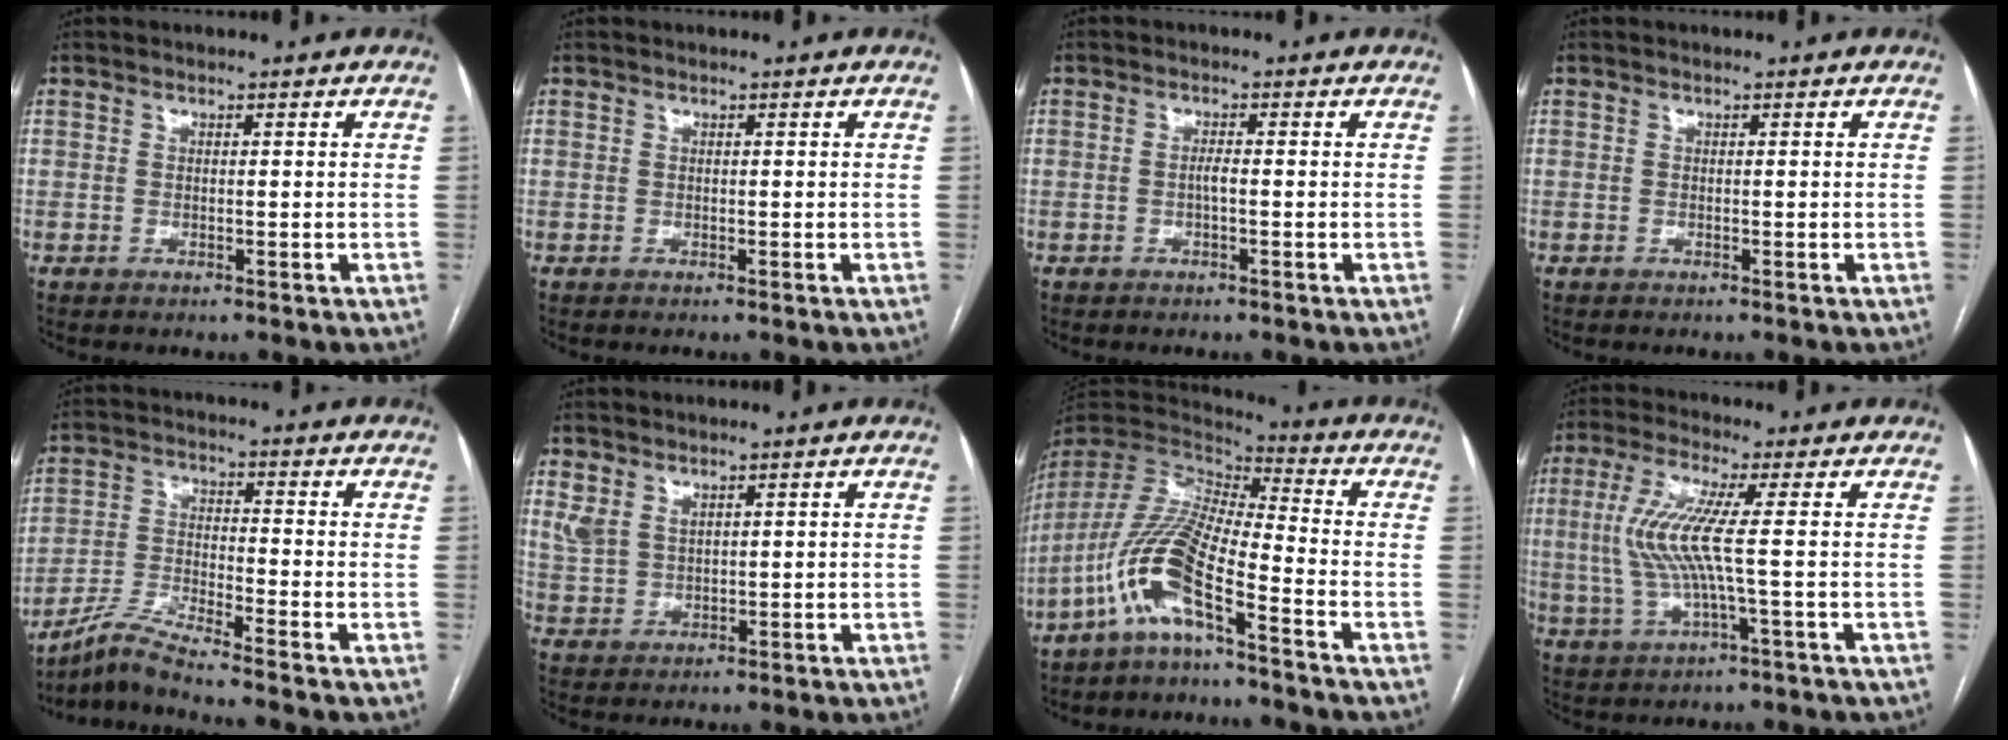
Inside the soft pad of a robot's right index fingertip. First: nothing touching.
{"total": 0.0}
{"total": 1.3, "force": [-0.3, 0.1, 1.2], "torque": [-0.022, 0.002, -0.006]}
{"total": 0.0}
{"total": 6.8, "force": [-6.1, -2.0, 2.3], "torque": [-0.056, -0.023, -0.120]}
{"total": 3.6, "force": [2.9, 1.8, 1.3], "torque": [-0.041, 0.009, 0.069]}
{"total": 12.5, "force": [-6.6, 1.5, 10.6], "torque": [-0.237, -0.006, -0.137]}
{"total": 8.4, "force": [0.4, 0.1, 8.4], "torque": [-0.194, 0.003, 0.005]}